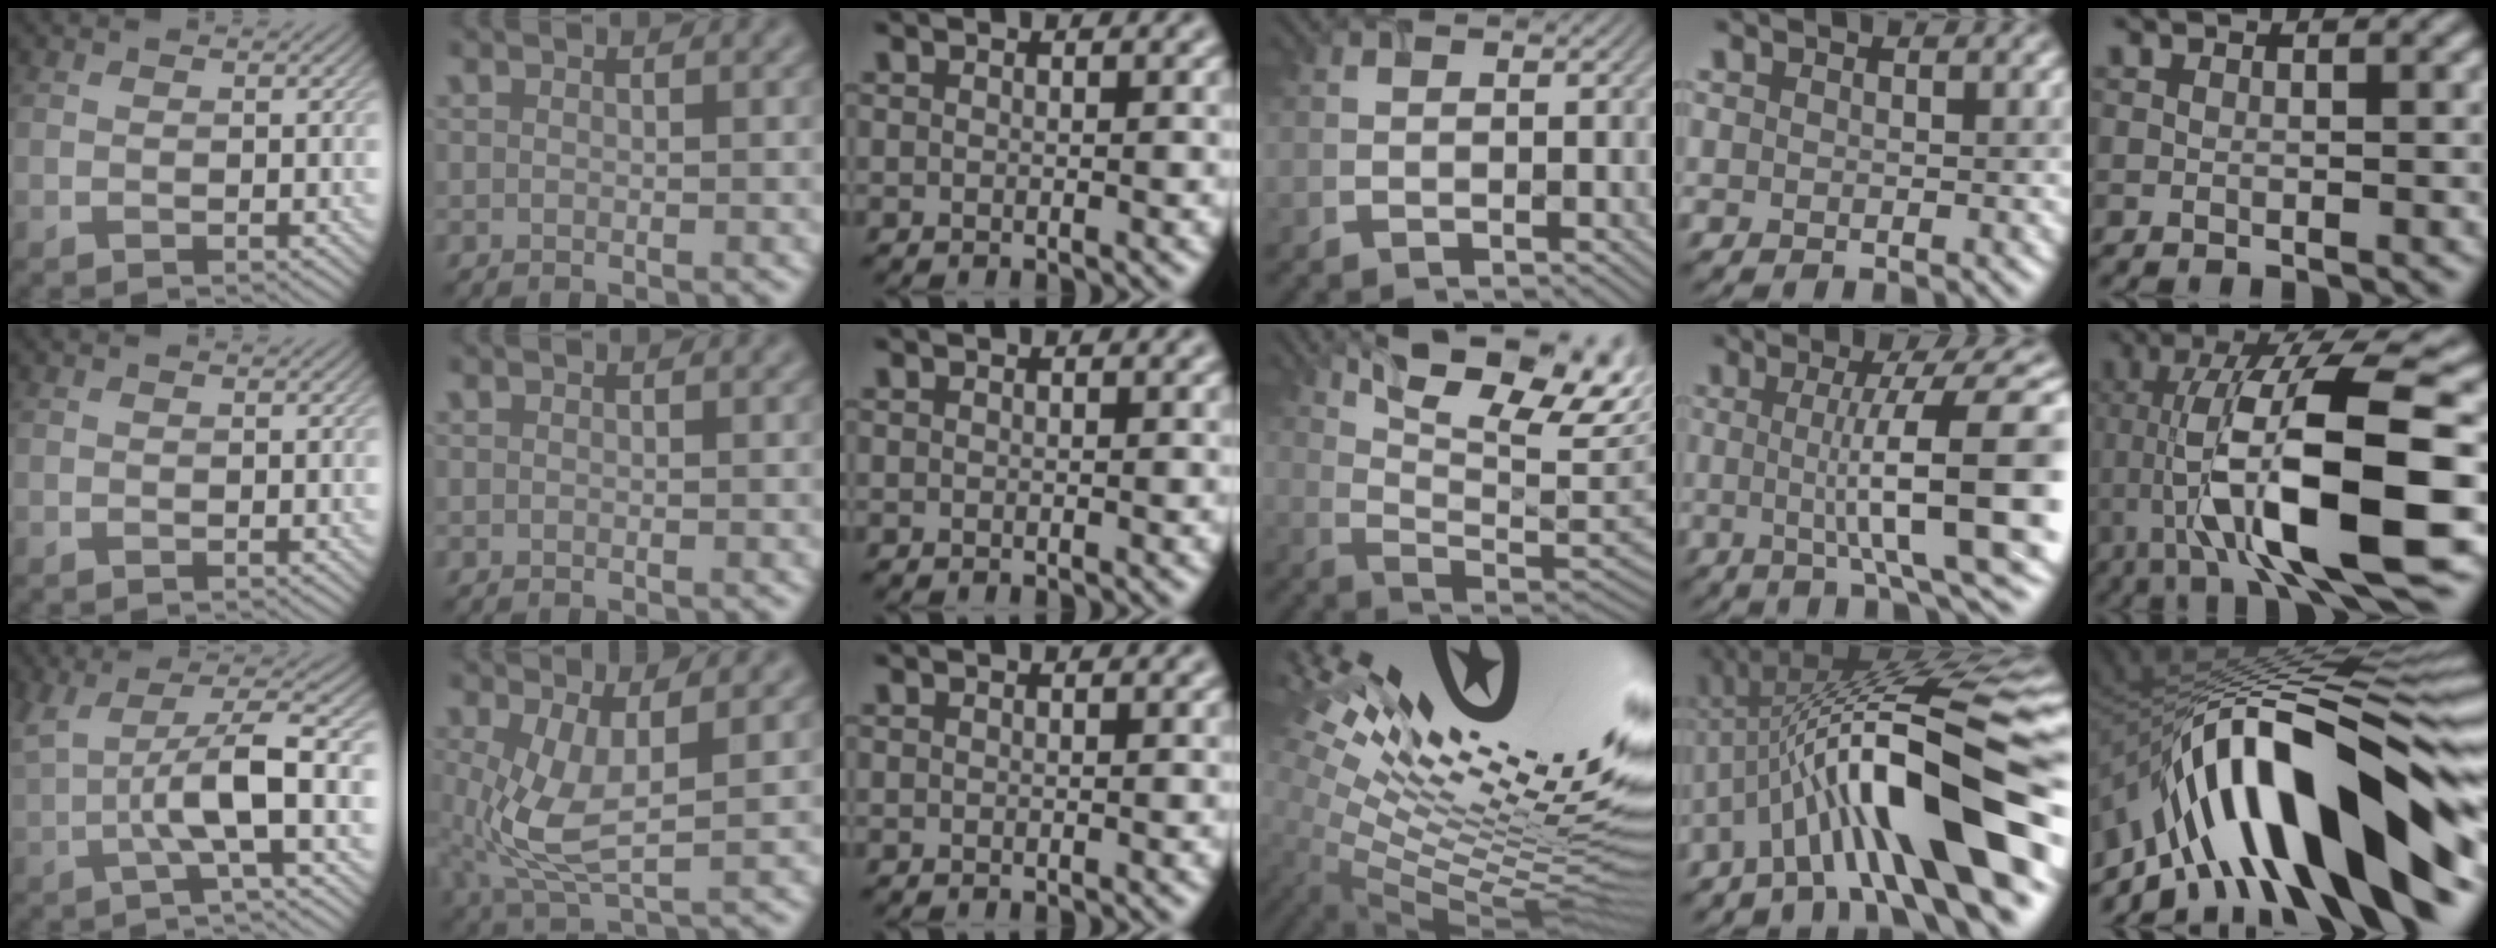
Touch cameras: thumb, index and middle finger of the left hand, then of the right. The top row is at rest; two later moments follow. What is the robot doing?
{"motion": "screw", "object": "timer"}